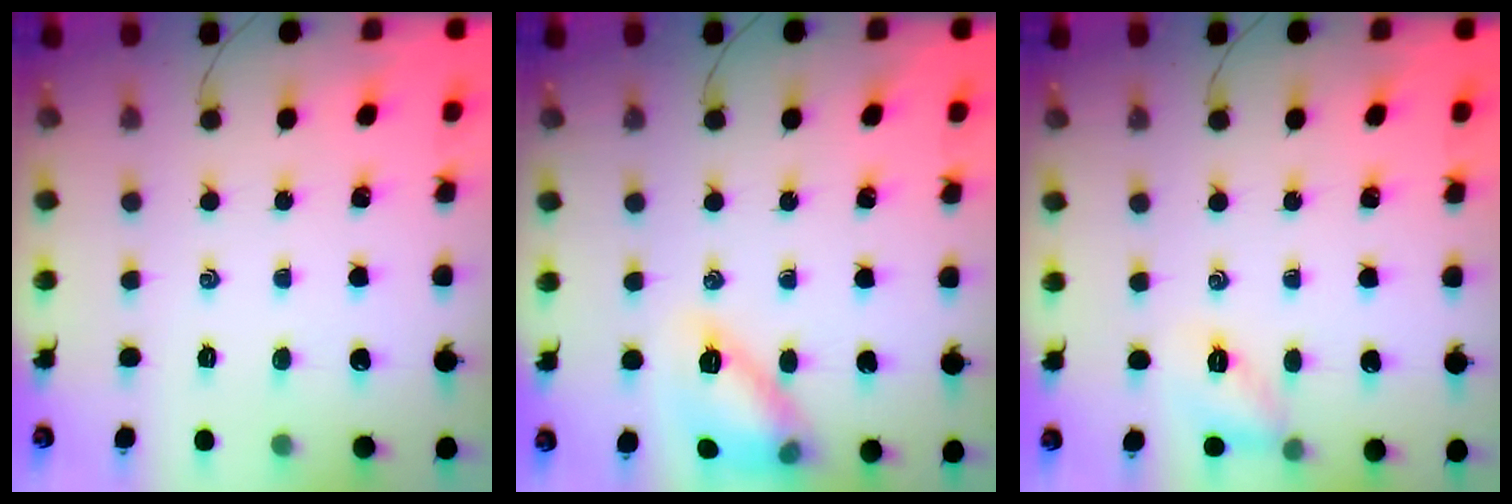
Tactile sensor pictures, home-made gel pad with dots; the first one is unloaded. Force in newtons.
{"total": 12.3, "press": 12.3, "slide": 0.5}
{"total": 7.2, "press": 7.1, "slide": 0.9}